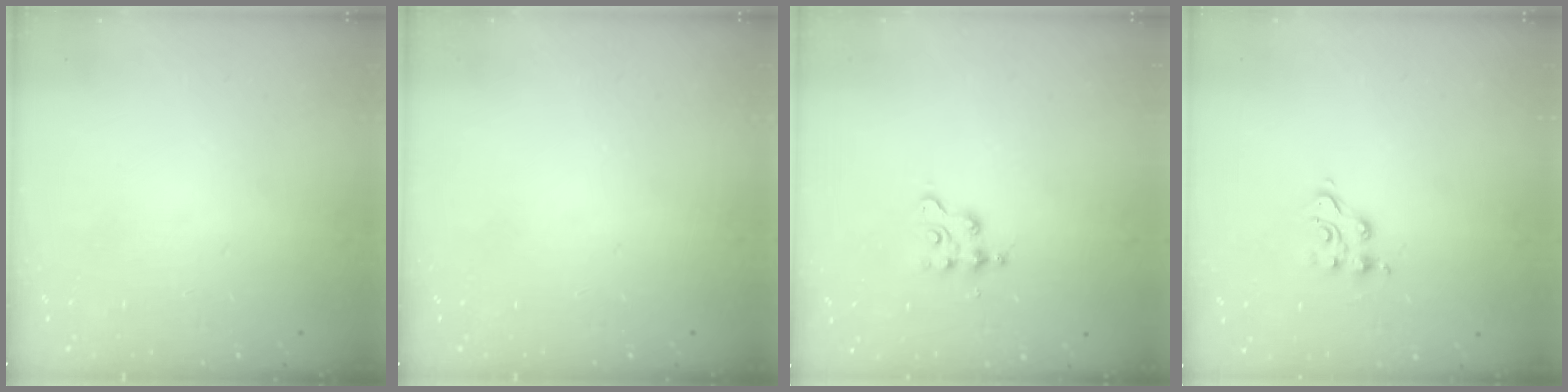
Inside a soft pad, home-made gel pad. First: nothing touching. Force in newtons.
{"total": 0.0}
{"total": 2.1, "press": 2.1, "slide": 0.3}
{"total": 4.9, "press": 4.9, "slide": 0.2}